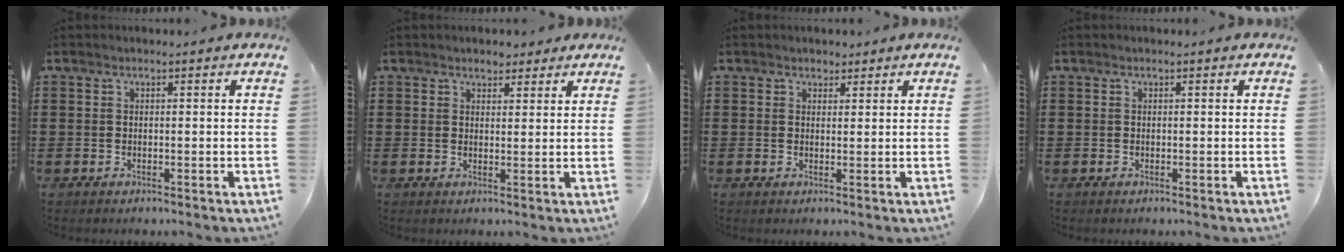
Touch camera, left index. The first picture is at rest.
{"total": 2.3, "force": [2.0, 1.1, 0.4], "torque": [-0.013, 0.007, 0.037]}
{"total": 1.3, "force": [1.1, 0.8, 0.0], "torque": [-0.005, 0.007, 0.020]}
{"total": 0.0}